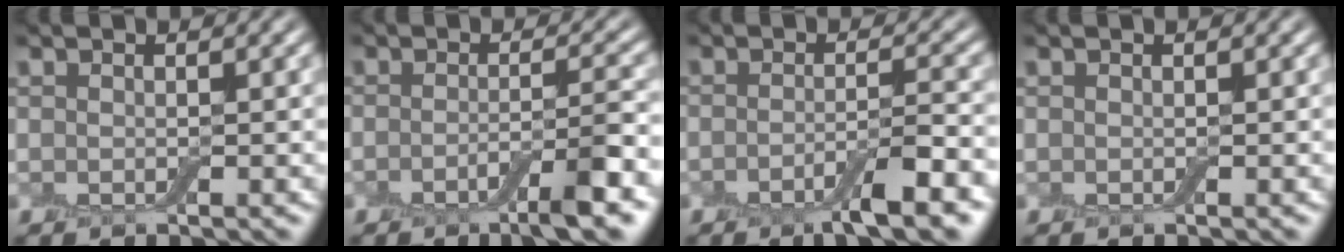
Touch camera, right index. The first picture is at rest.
{"total": 4.0, "force": [-2.0, 0.4, 3.4], "torque": [-0.052, 0.003, -0.039]}
{"total": 4.3, "force": [-2.5, 0.6, 3.5], "torque": [-0.057, -0.003, -0.043]}
{"total": 0.0}